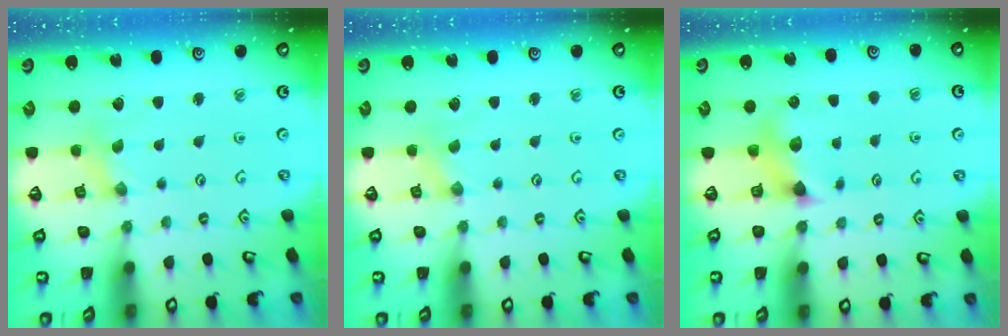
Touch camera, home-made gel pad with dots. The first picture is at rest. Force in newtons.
{"total": 0.0}
{"total": 7.0, "press": 6.9, "slide": 0.7}